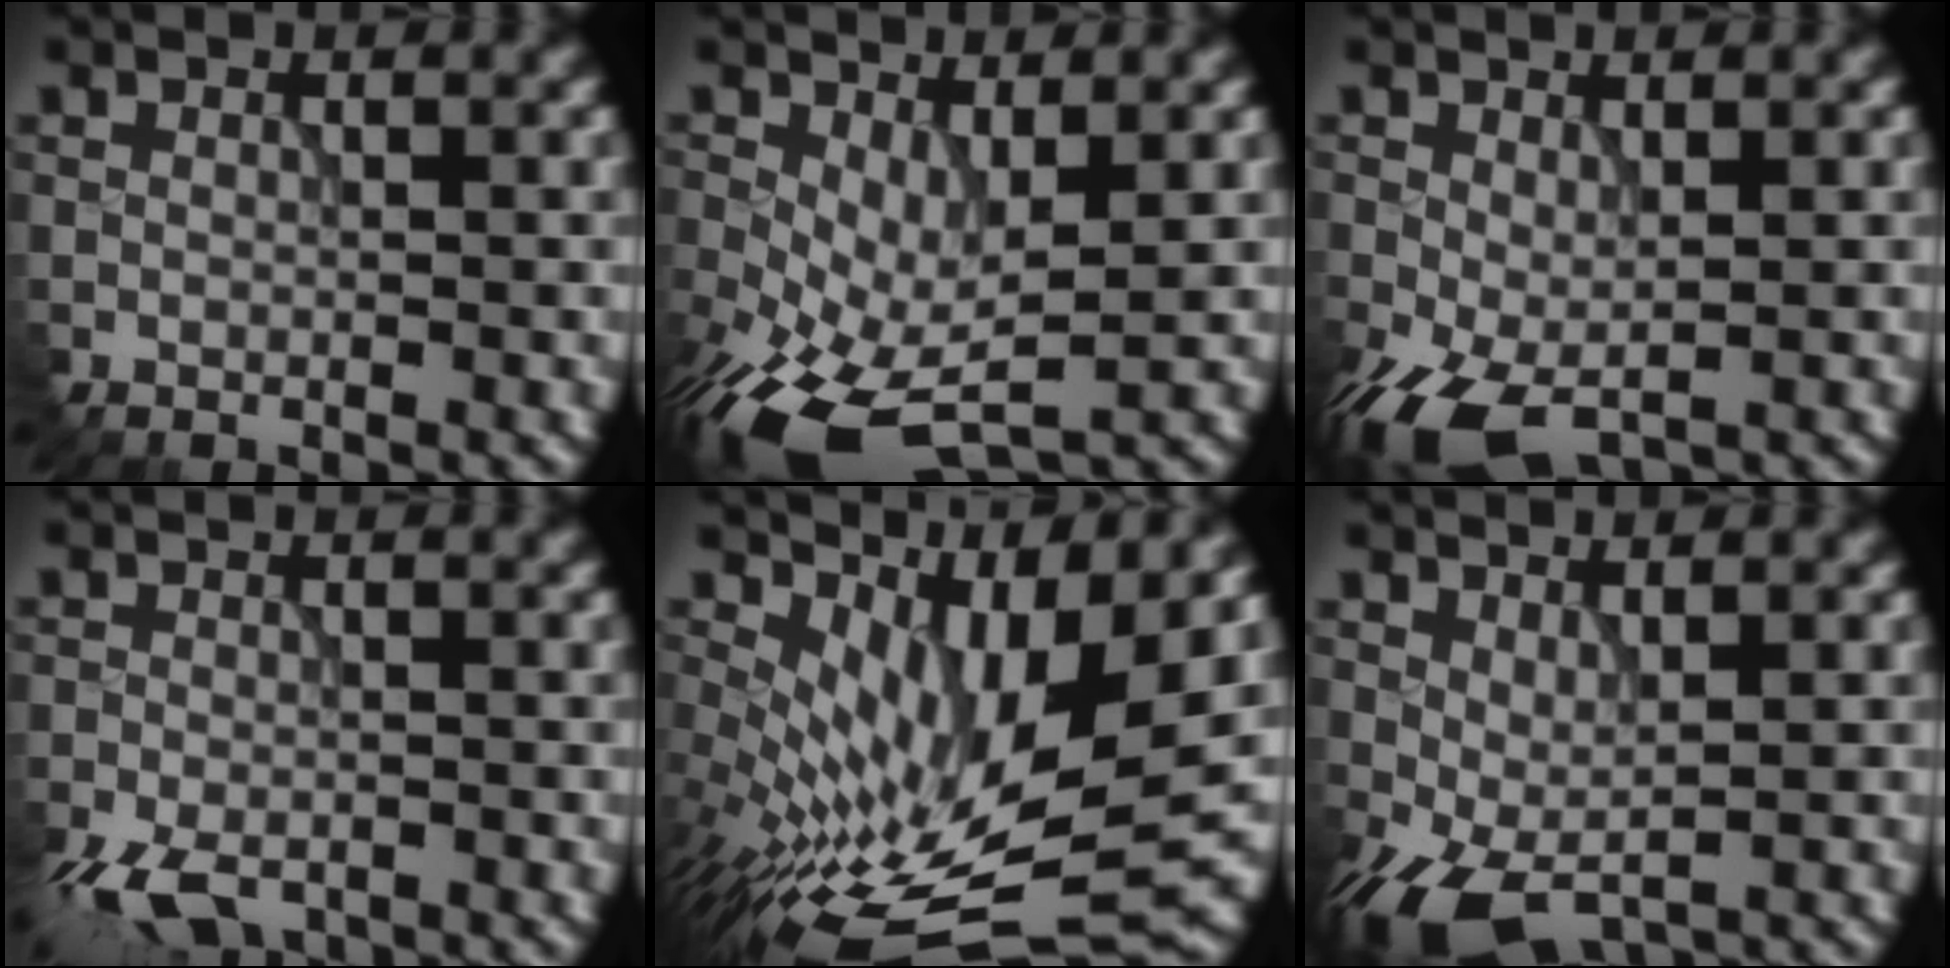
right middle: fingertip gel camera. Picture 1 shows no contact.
{"total": 8.7, "force": [-2.8, 4.5, 6.9], "torque": [-0.162, -0.026, -0.042]}
{"total": 5.5, "force": [-2.4, 2.8, 4.0], "torque": [-0.110, -0.021, -0.037]}
{"total": 5.1, "force": [-3.7, 2.0, 2.9], "torque": [-0.057, -0.017, -0.074]}
{"total": 11.5, "force": [1.6, 4.7, 10.4], "torque": [-0.202, -0.023, 0.044]}
{"total": 4.3, "force": [-1.4, 2.0, 3.5], "torque": [-0.088, -0.001, -0.027]}